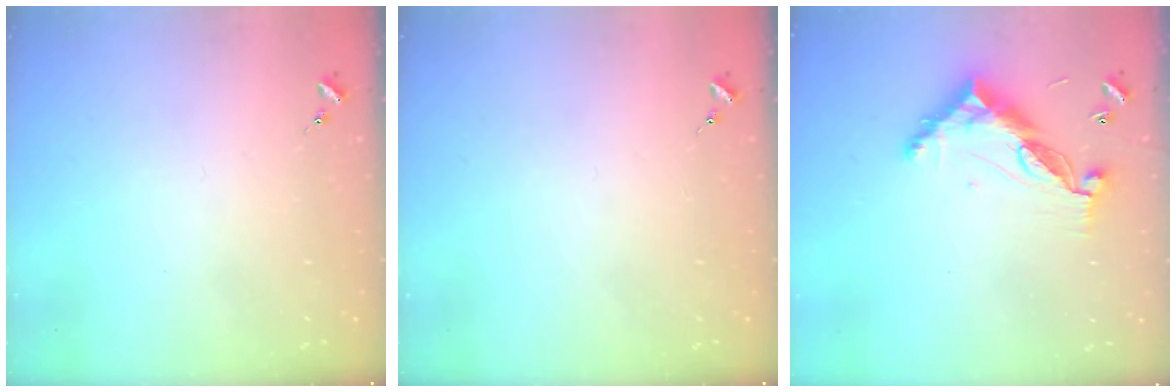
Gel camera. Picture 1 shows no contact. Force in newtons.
{"total": 0.0}
{"total": 11.5, "press": 11.4, "slide": 1.0}